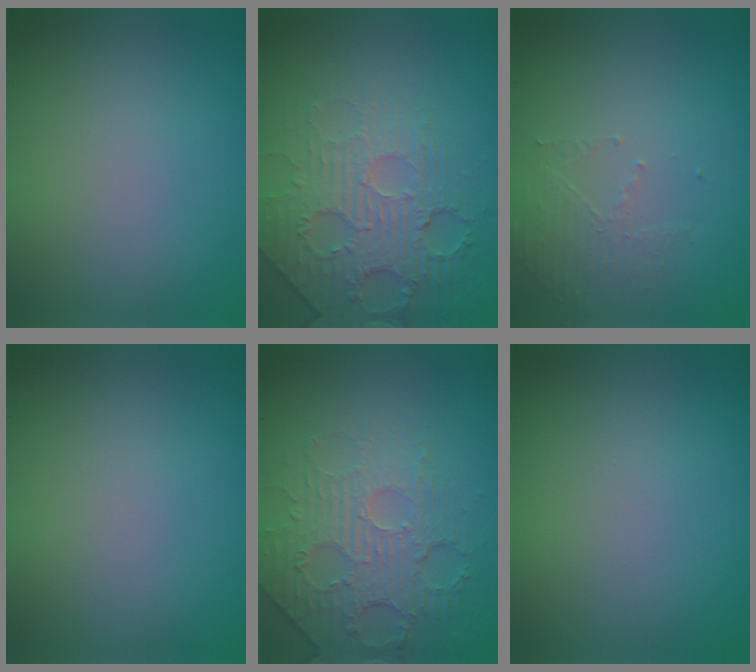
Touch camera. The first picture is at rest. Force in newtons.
{"total": 4.5, "press": 4.1, "slide": 1.7}
{"total": 1.6, "press": 0.7, "slide": 1.4}
{"total": 0.0}
{"total": 4.8, "press": 3.8, "slide": 2.9}
{"total": 0.0}